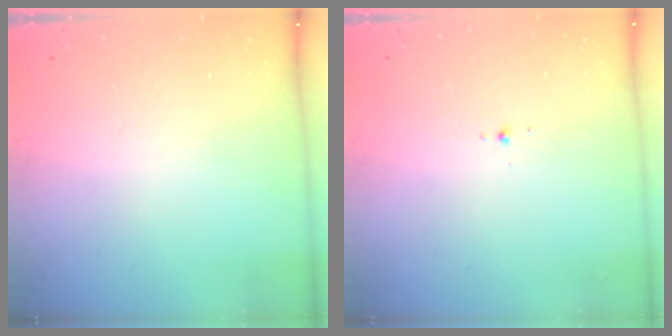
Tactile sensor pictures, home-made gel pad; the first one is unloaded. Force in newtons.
{"total": 1.9, "press": 1.8, "slide": 0.7}